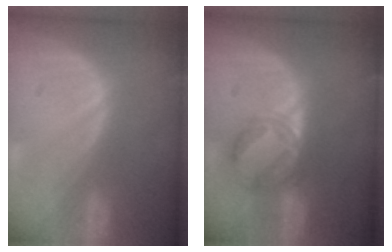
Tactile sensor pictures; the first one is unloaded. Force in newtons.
{"total": 5.6, "press": 5.5, "slide": 1.1}